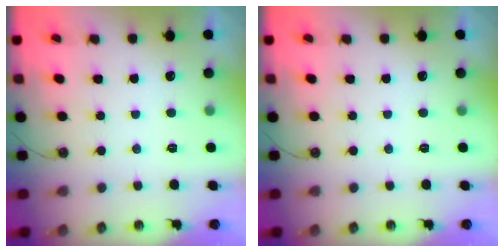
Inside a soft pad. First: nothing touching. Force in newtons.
{"total": 0.0}